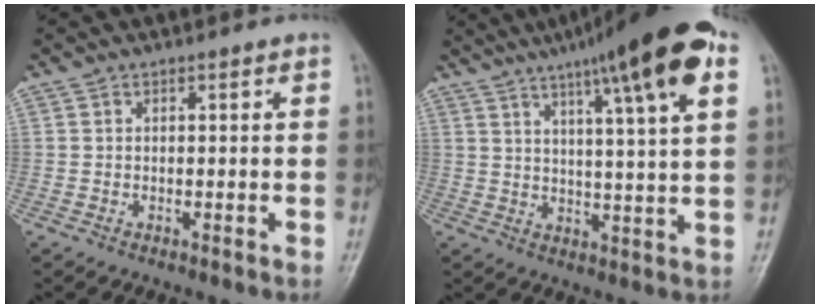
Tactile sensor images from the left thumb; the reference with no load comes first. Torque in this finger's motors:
{"motor_torque": [0.66, 0.50, 1.70, -1.07, 0.24]}